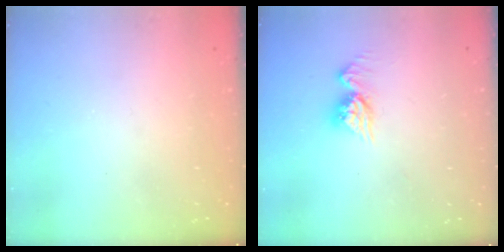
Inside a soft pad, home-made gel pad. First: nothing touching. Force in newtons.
{"total": 9.4, "press": 9.4, "slide": 0.9}